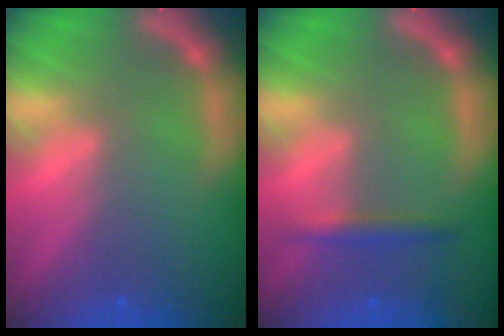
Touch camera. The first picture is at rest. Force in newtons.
{"total": 1.9}